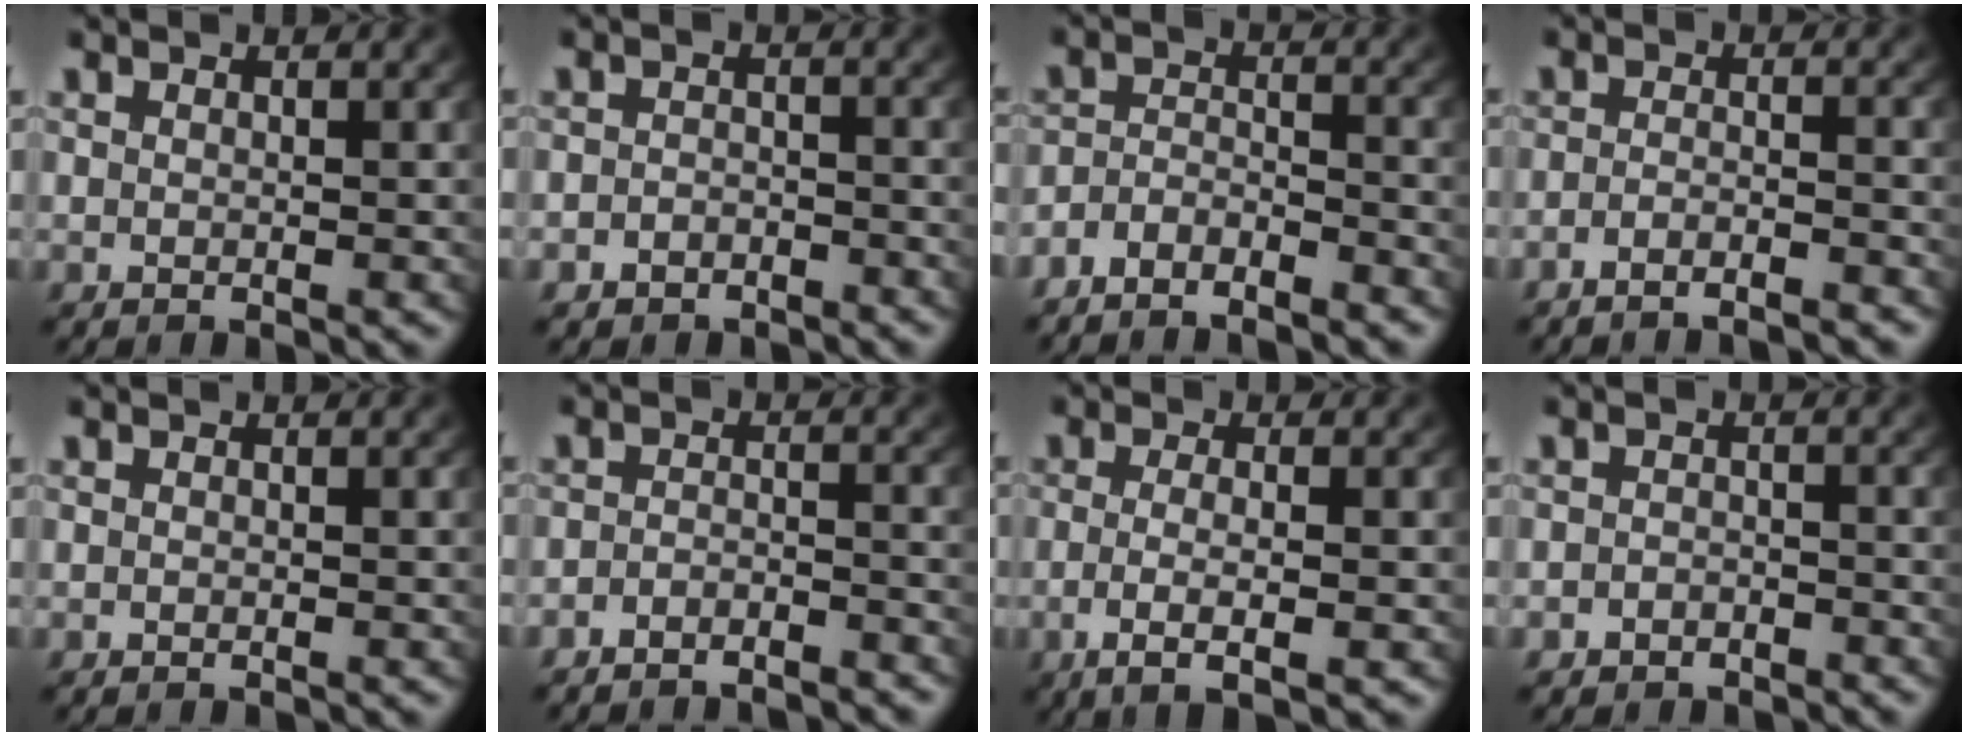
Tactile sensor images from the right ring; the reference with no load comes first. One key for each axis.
{"total": 2.6, "fx": -2.2, "fy": 1.4, "fz": 0.0, "tx": 0.002, "ty": -0.012, "tz": -0.035}
{"total": 4.3, "fx": -3.7, "fy": 2.0, "fz": 1.0, "tx": -0.017, "ty": -0.008, "tz": -0.068}
{"total": 3.6, "fx": -3.4, "fy": 0.4, "fz": 1.2, "tx": -0.018, "ty": -0.006, "tz": -0.057}
{"total": 0.0}
{"total": 3.6, "fx": -3.5, "fy": 0.8, "fz": 0.3, "tx": -0.005, "ty": -0.013, "tz": -0.057}
{"total": 4.1, "fx": -1.5, "fy": 0.8, "fz": 3.7, "tx": -0.075, "ty": -0.016, "tz": -0.015}
{"total": 2.3, "fx": -2.0, "fy": 1.0, "fz": -0.1, "tx": 0.003, "ty": -0.011, "tz": -0.030}